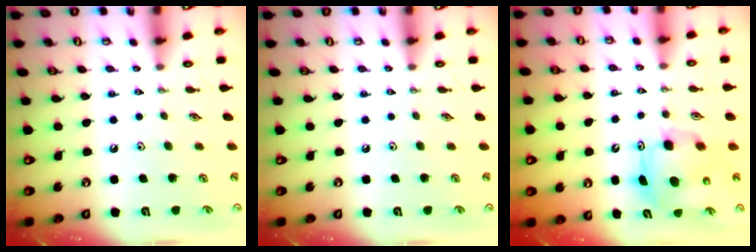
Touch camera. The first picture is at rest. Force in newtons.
{"total": 0.0}
{"total": 8.2, "press": 8.2, "slide": 0.5}